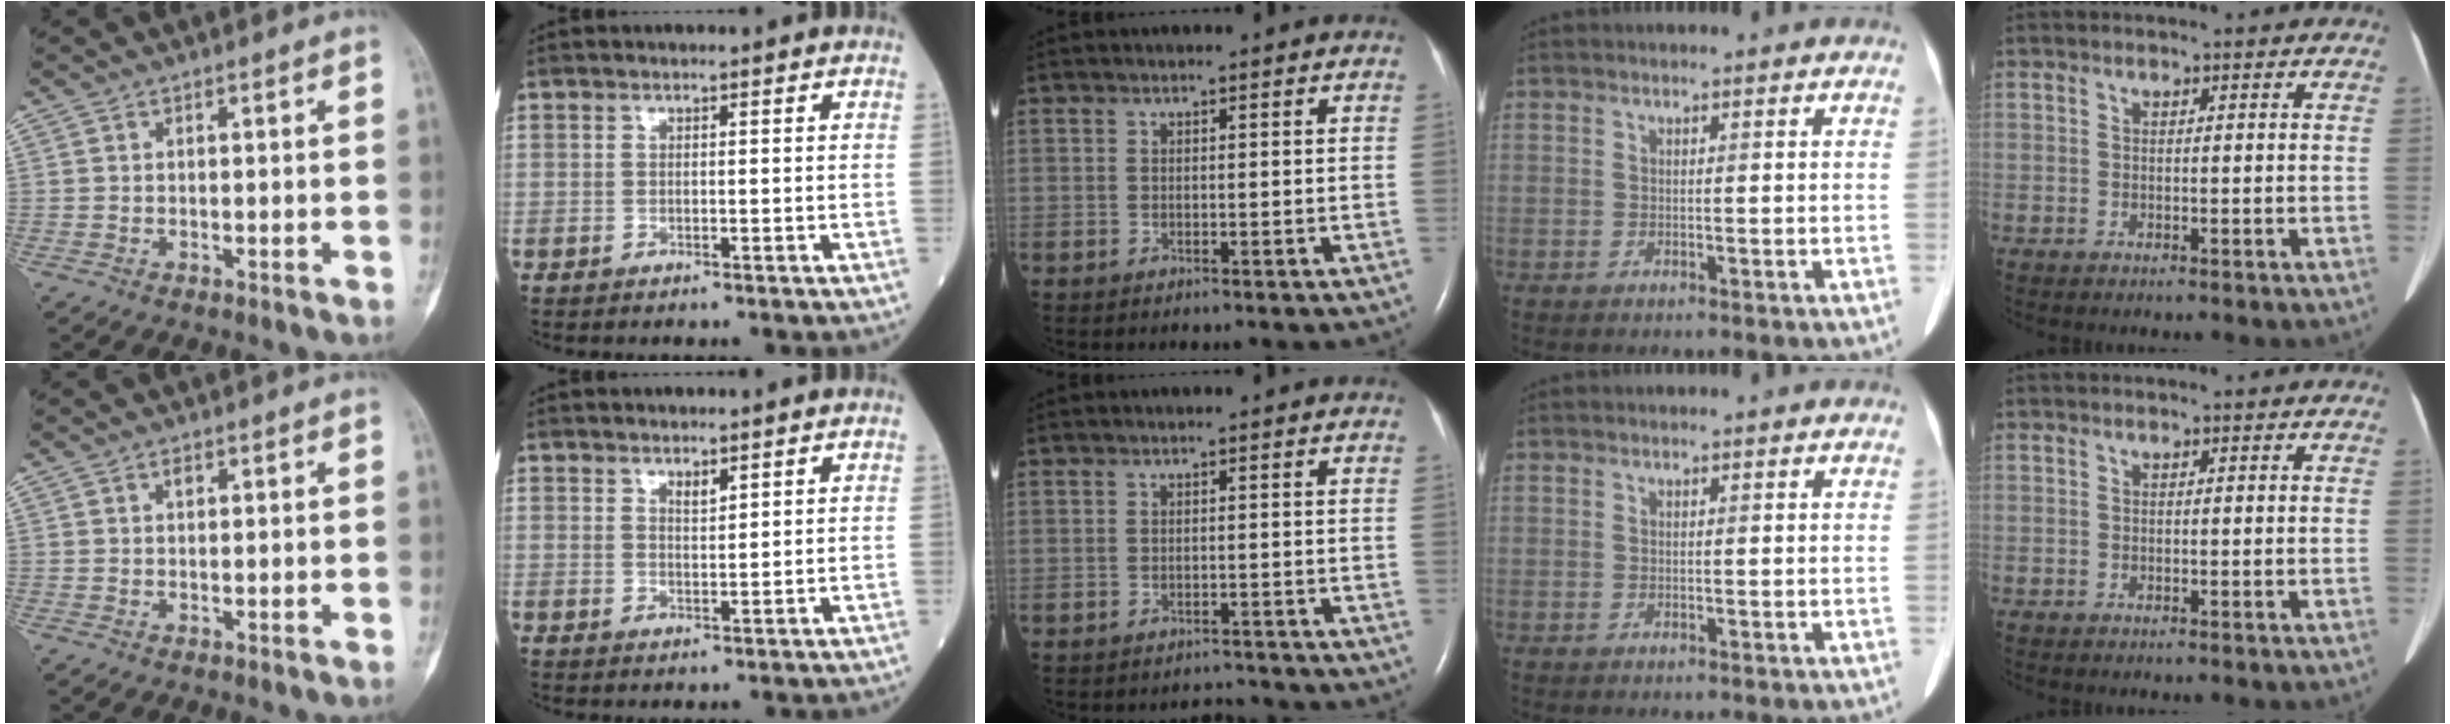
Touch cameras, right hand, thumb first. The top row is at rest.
{"thumb": {"total": 1.1, "force": [0.5, 0.7, 0.7], "torque": [-0.007, 0.000, 0.007]}, "index": {"total": 1.6, "force": [1.3, 0.4, 1.0], "torque": [-0.019, -0.002, 0.027]}, "middle": {"total": 1.6, "force": [-1.5, 0.2, -0.5], "torque": [0.009, -0.005, -0.019]}}